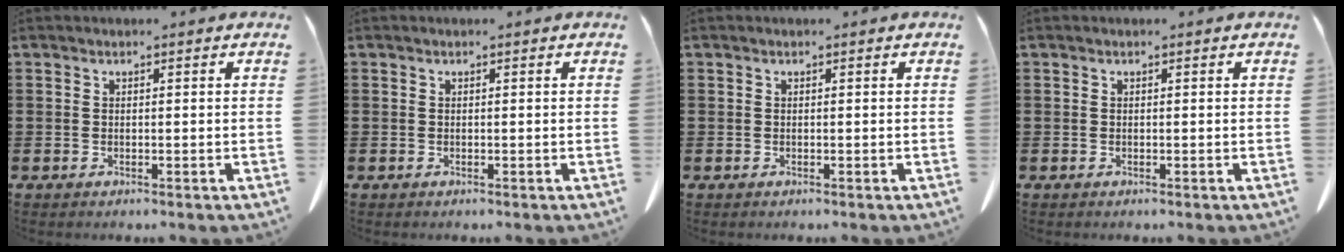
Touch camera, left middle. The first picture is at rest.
{"total": 0.0}
{"total": 0.0}
{"total": 0.0}